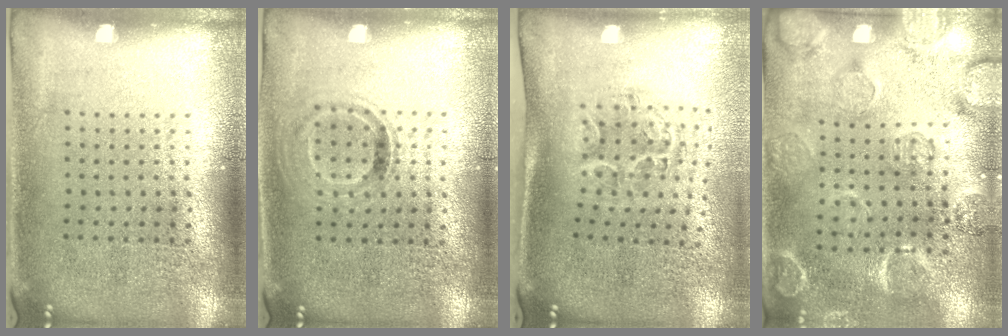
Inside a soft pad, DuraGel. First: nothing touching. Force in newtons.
{"total": 0.9, "press": 0.8, "slide": 0.3}
{"total": 1.3, "press": 1.2, "slide": 0.4}
{"total": 2.5, "press": 2.2, "slide": 1.3}